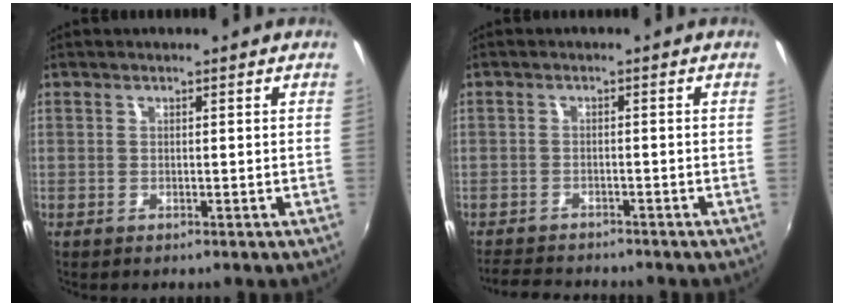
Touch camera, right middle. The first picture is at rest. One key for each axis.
{"total": 5.5, "fx": -5.0, "fy": 1.9, "fz": 1.1, "tx": -0.043, "ty": 0.003, "tz": -0.084}